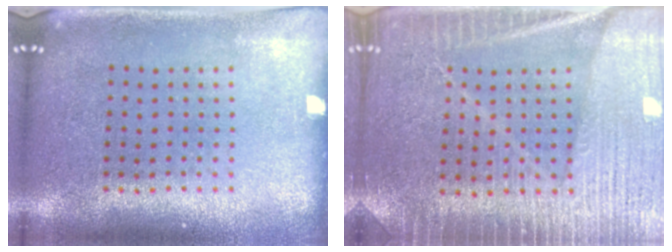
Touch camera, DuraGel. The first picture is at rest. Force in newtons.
{"total": 3.9, "press": 3.8, "slide": 0.9}